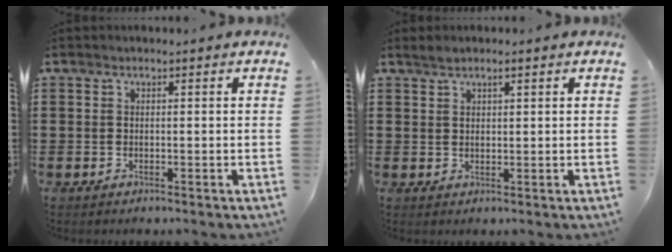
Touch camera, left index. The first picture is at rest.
{"total": 1.6, "force": [1.2, 0.7, 0.8], "torque": [-0.010, 0.001, 0.020]}